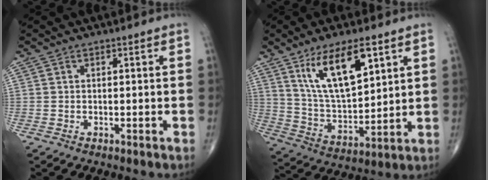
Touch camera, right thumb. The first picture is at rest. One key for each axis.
{"total": 14.8, "fx": 7.5, "fy": 5.6, "fz": 11.5, "tx": -0.182, "ty": -0.037, "tz": 0.149}